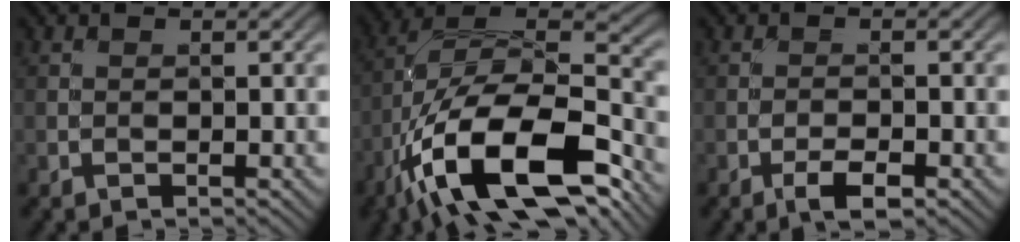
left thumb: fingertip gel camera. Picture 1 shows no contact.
{"total": 18.5, "force": [-9.4, 8.2, 13.6], "torque": [-0.256, -0.011, -0.171]}
{"total": 2.9, "force": [-1.7, 0.9, 2.2], "torque": [-0.039, 0.001, -0.034]}